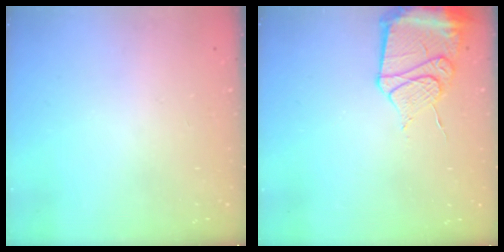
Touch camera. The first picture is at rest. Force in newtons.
{"total": 13.0, "press": 13.0, "slide": 1.5}